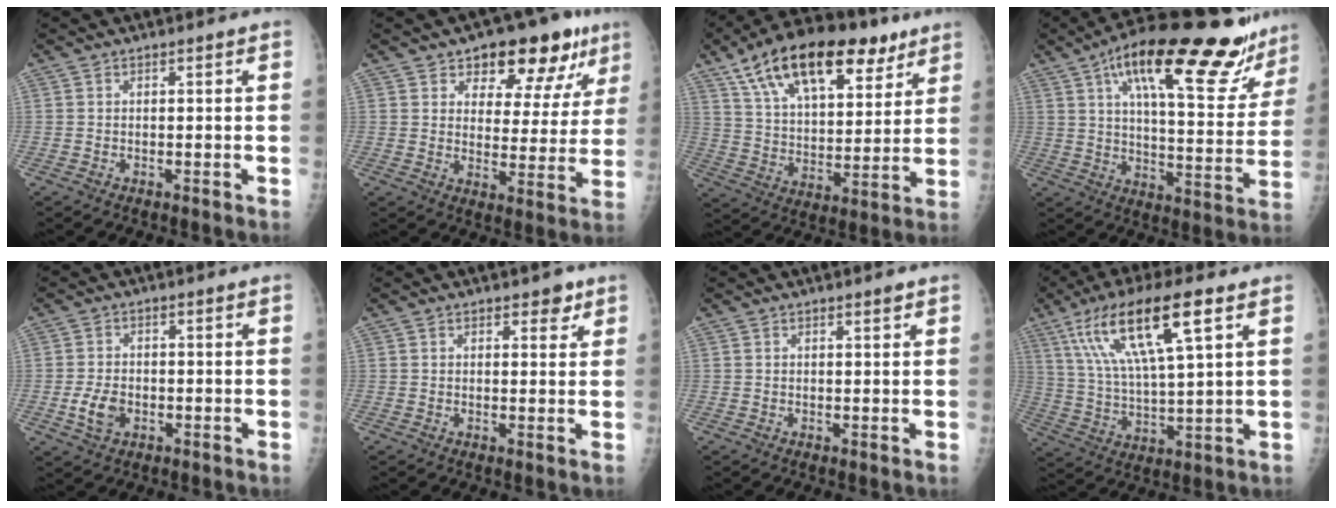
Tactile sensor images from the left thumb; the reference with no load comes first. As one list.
[{"total": 14.9, "force": [9.1, 7.8, 8.8], "torque": [-0.051, -0.034, 0.124]}, {"total": 24.2, "force": [14.2, 11.6, 15.8], "torque": [-0.234, -0.019, 0.239]}, {"total": 27.5, "force": [18.1, 8.4, 19.0], "torque": [-0.246, -0.044, 0.255]}, {"total": 4.8, "force": [-1.4, 3.2, 3.2], "torque": [-0.057, 0.004, -0.025]}, {"total": 3.0, "force": [2.0, 1.5, 1.7], "torque": [-0.002, -0.009, 0.025]}, {"total": 1.1, "force": [0.8, 0.2, 0.8], "torque": [-0.009, -0.004, 0.012]}, {"total": 17.2, "force": [8.1, 3.7, 14.7], "torque": [-0.284, -0.013, 0.150]}]